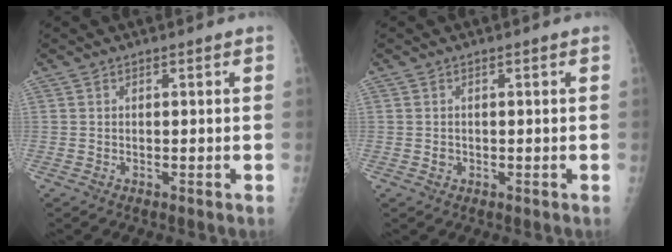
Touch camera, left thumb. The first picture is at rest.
{"total": 0.9, "force": [-0.1, 0.8, 0.3], "torque": [-0.001, 0.002, 0.000]}